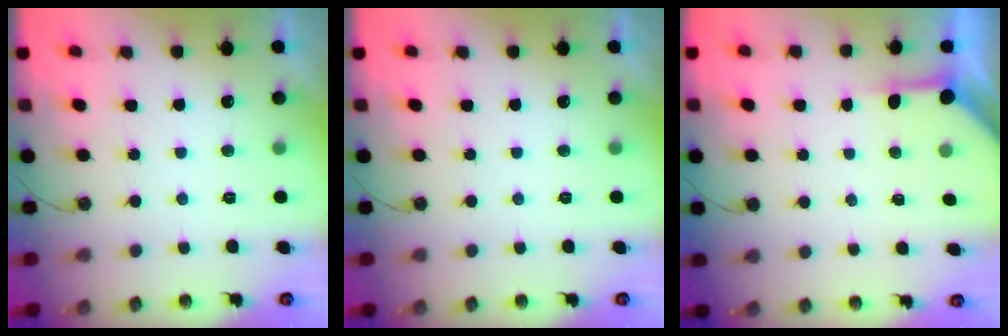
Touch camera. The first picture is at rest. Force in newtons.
{"total": 0.0}
{"total": 3.9, "press": 3.8, "slide": 0.4}